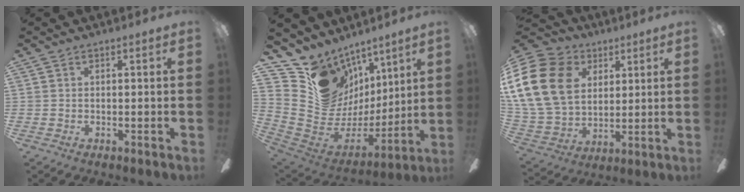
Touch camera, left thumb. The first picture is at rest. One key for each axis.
{"total": 14.0, "fx": 8.5, "fy": 10.9, "fz": 2.2, "tx": -0.064, "ty": -0.074, "tz": 0.181}
{"total": 22.6, "fx": 7.2, "fy": 16.7, "fz": 13.3, "tx": -0.301, "ty": -0.012, "tz": 0.134}